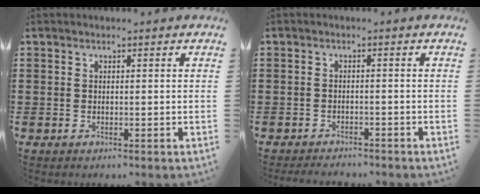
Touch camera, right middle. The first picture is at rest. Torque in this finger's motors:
{"motor_torque": [0.54, -0.04, -0.16, -0.09]}